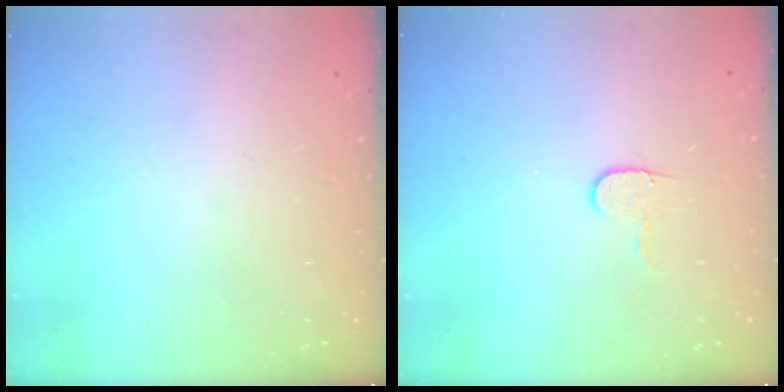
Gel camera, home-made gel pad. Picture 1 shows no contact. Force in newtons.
{"total": 5.5, "press": 5.4, "slide": 0.5}